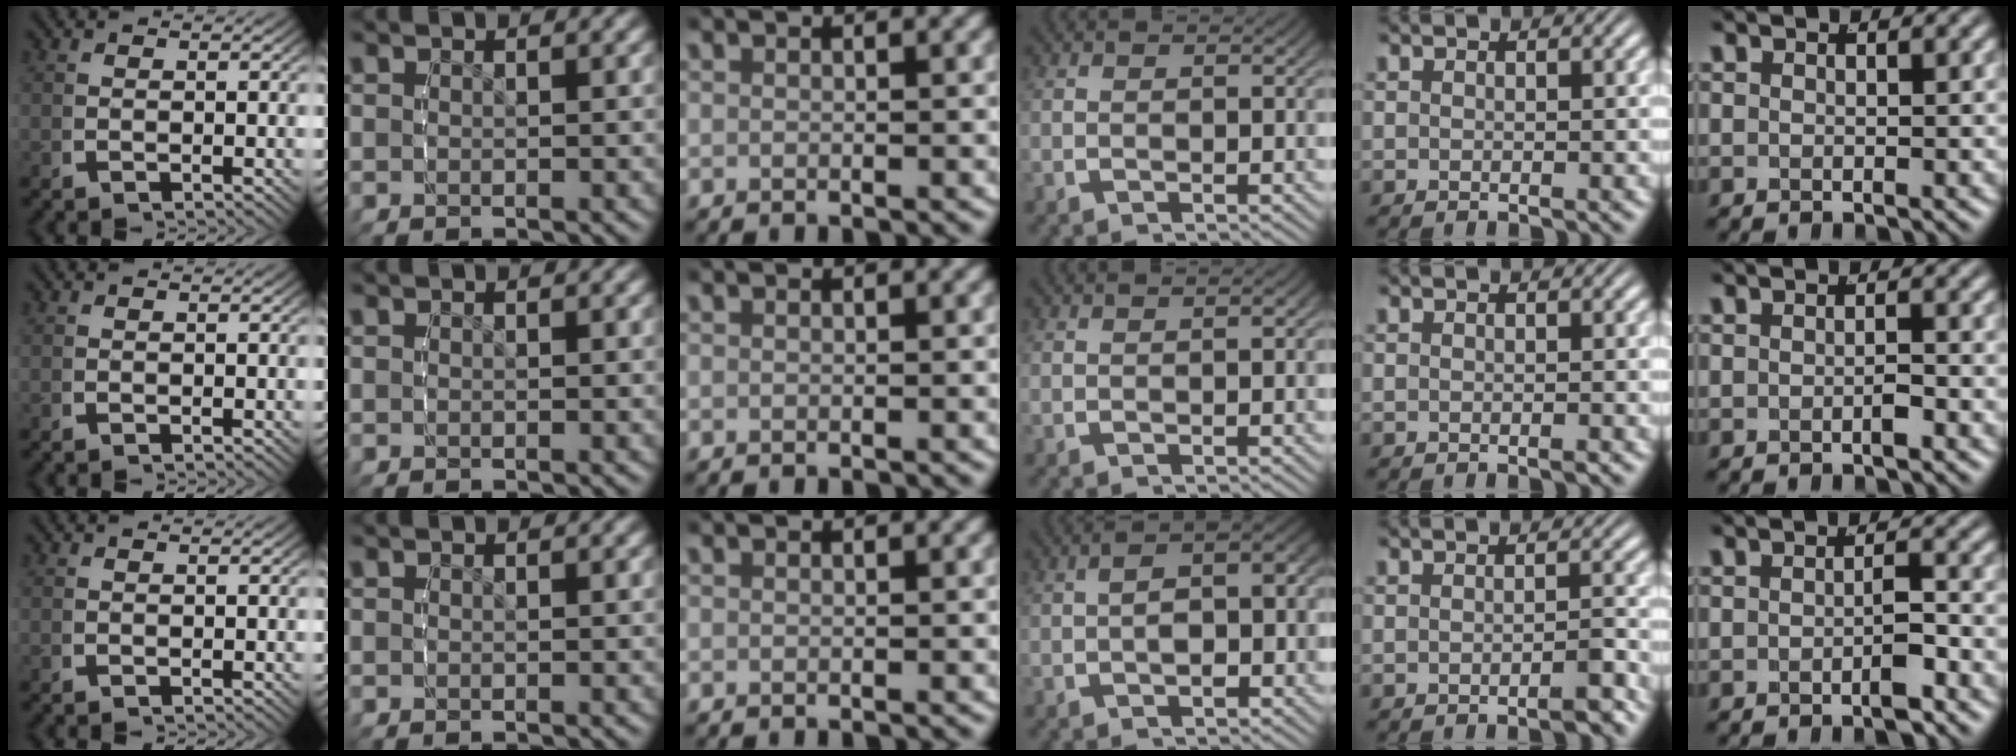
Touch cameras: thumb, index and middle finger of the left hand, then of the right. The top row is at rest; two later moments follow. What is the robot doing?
{"motion": "lift_and_place", "object": "sponge"}